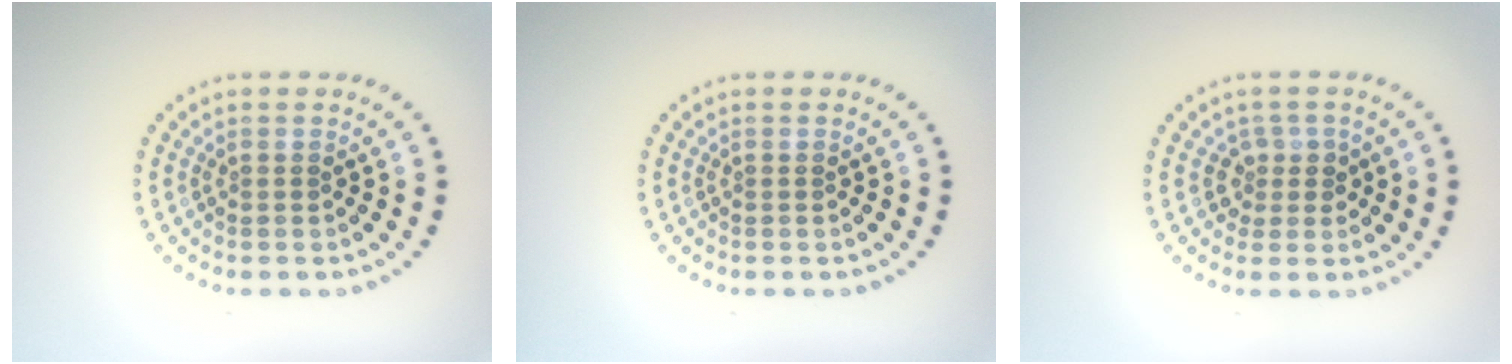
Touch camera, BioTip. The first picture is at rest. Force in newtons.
{"total": 0.0}
{"total": 1.9, "press": 1.5, "slide": 1.2}